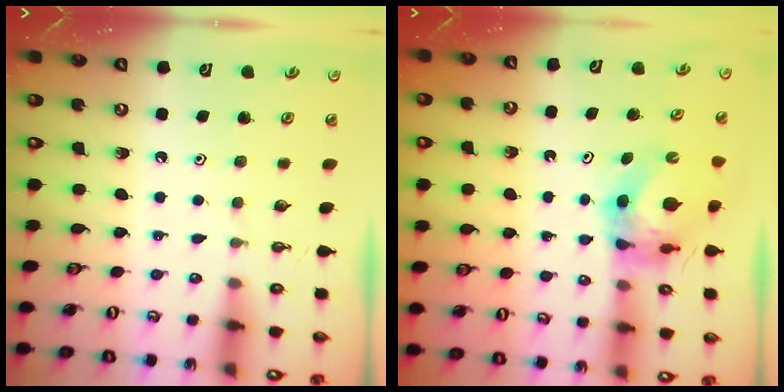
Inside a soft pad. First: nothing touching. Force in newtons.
{"total": 6.4, "press": 6.4, "slide": 0.6}